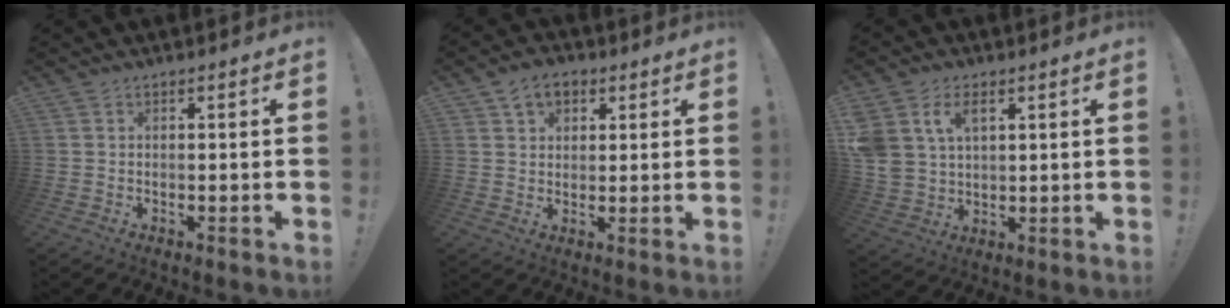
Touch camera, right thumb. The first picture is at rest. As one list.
[{"total": 6.6, "force": [3.2, 4.9, 3.1], "torque": [-0.049, -0.003, 0.061]}, {"total": 8.9, "force": [4.0, 6.1, 5.0], "torque": [-0.109, -0.007, 0.079]}]